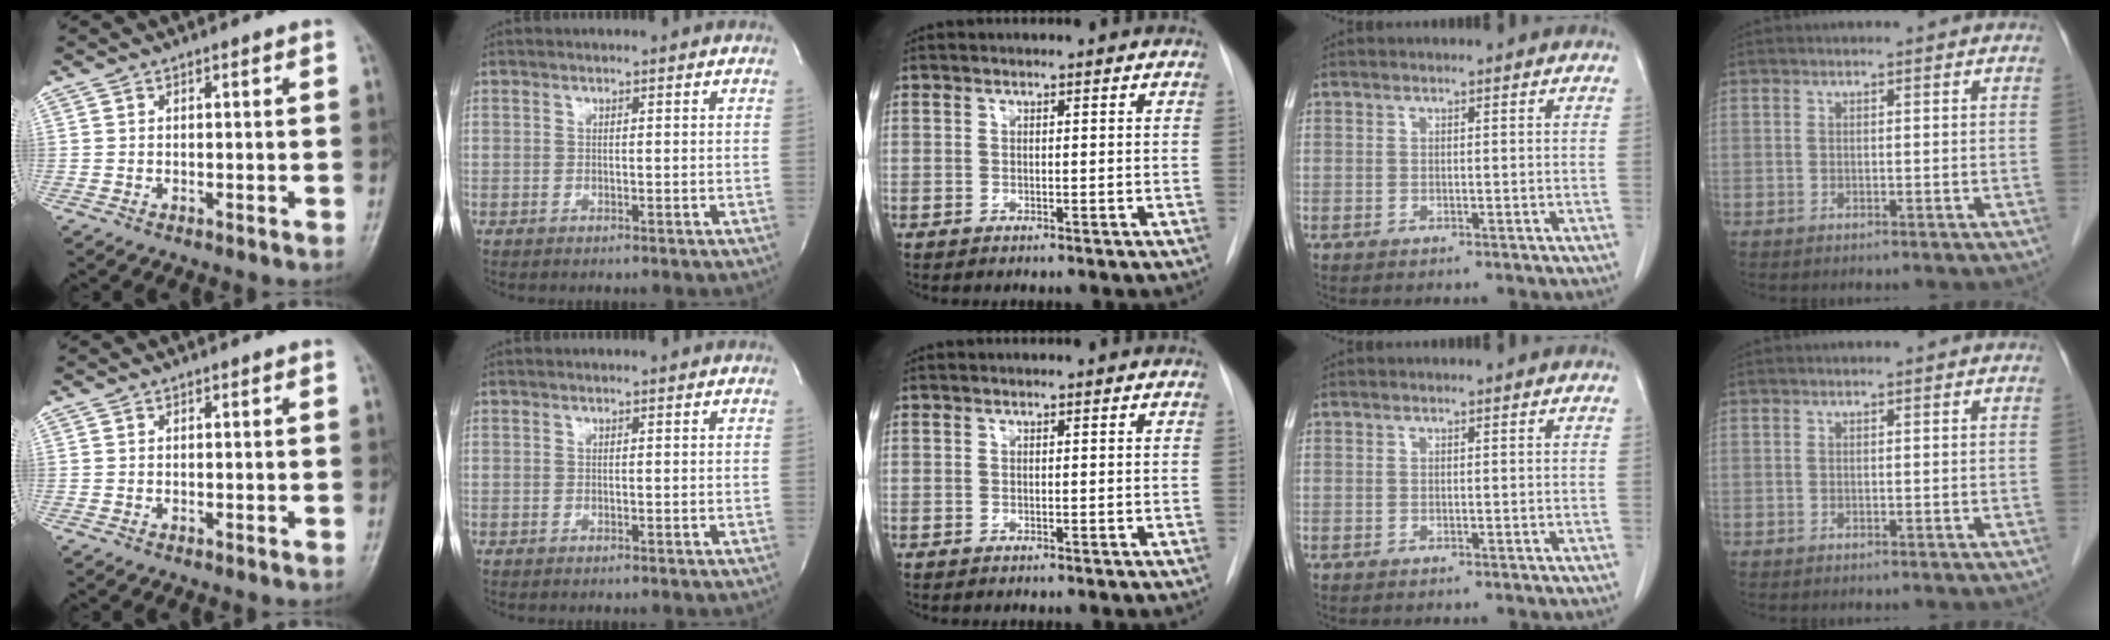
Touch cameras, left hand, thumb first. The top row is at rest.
{}